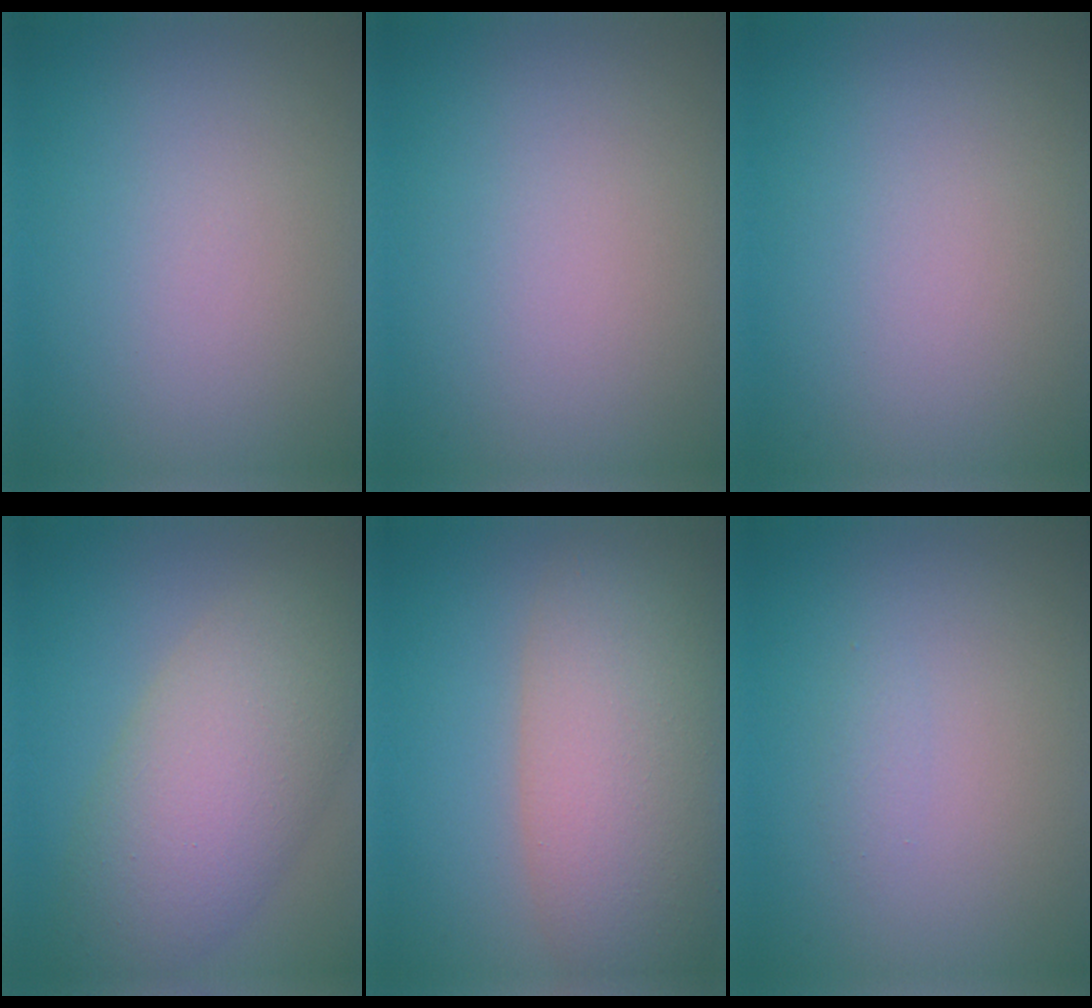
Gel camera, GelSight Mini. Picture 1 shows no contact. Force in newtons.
{"total": 0.0}
{"total": 0.0}
{"total": 8.5, "press": 8.5, "slide": 0.4}
{"total": 9.1, "press": 9.1, "slide": 0.5}
{"total": 0.6, "press": 0.6, "slide": 0.0}